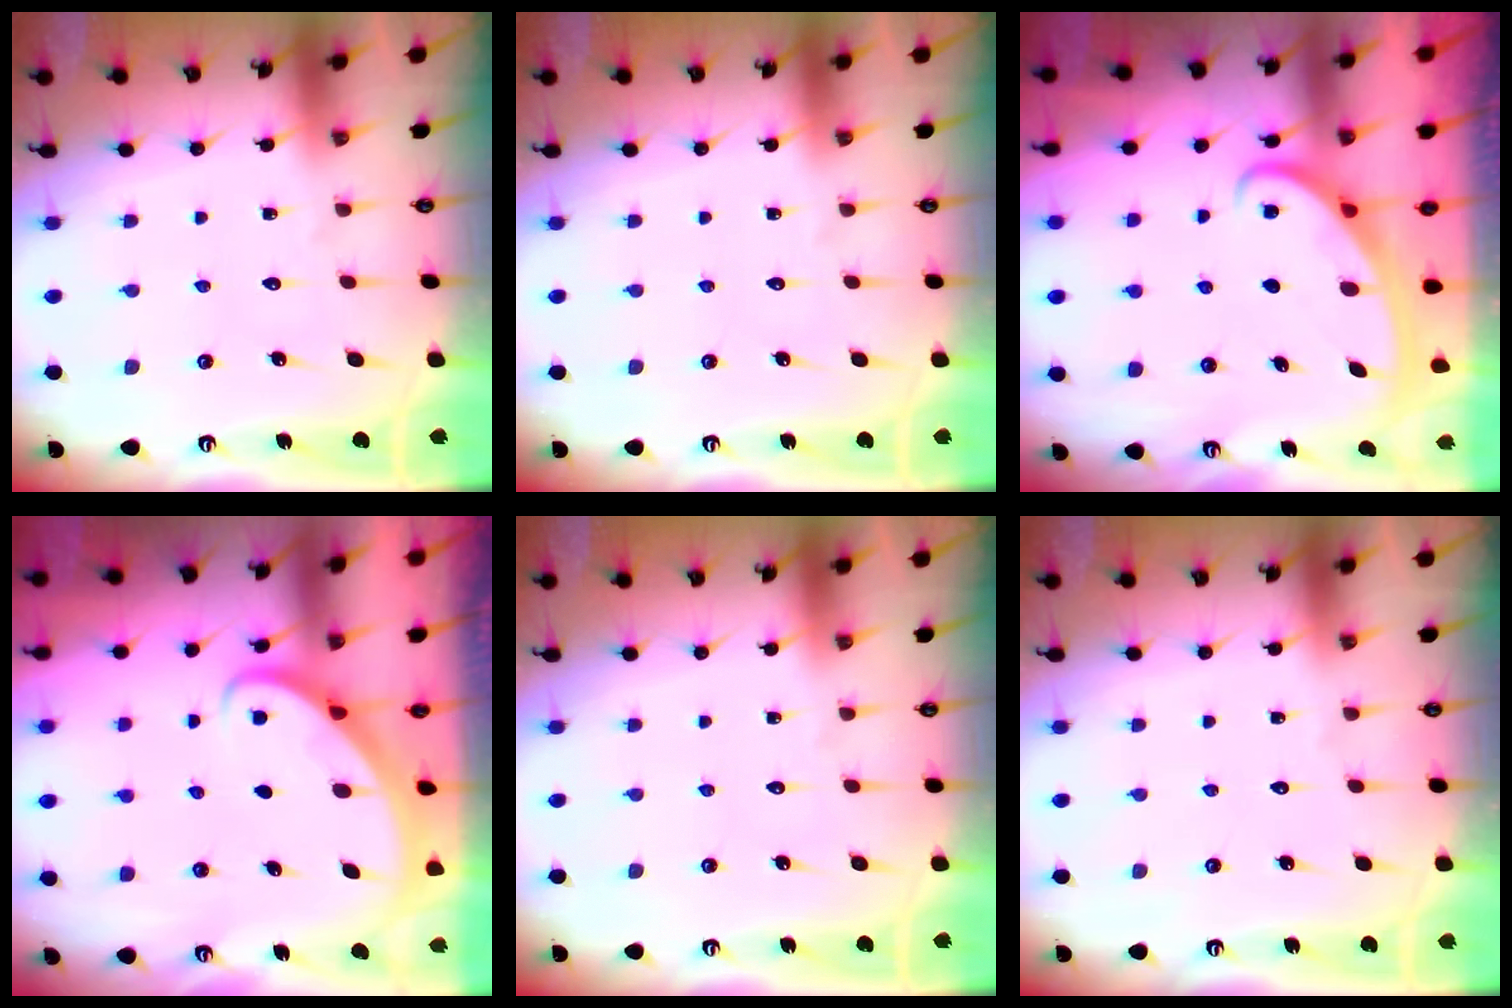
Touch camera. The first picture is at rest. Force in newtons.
{"total": 0.0}
{"total": 2.6, "press": 2.6, "slide": 0.4}
{"total": 2.8, "press": 2.8, "slide": 0.2}
{"total": 0.0}
{"total": 0.0}